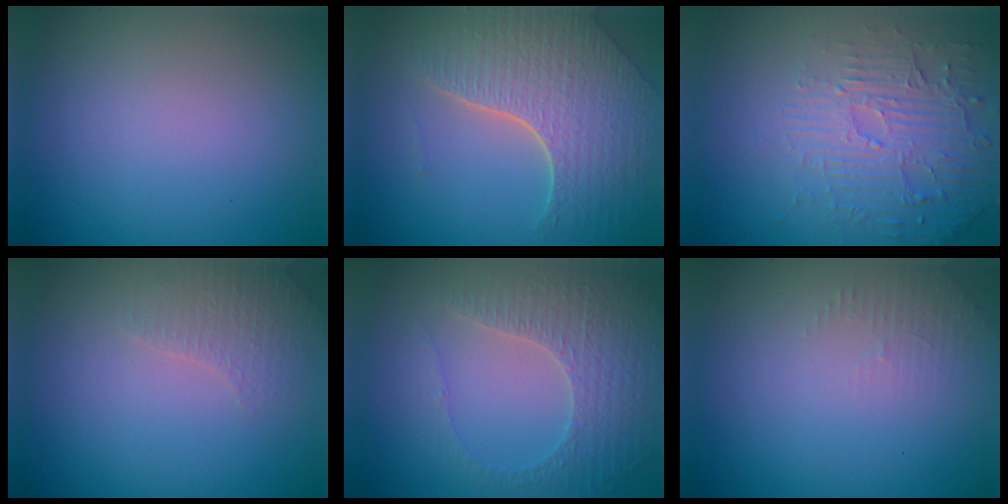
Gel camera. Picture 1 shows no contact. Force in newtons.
{"total": 7.2, "press": 5.2, "slide": 5.0}
{"total": 4.6, "press": 3.6, "slide": 2.8}
{"total": 2.0, "press": 1.9, "slide": 0.5}
{"total": 3.4, "press": 3.2, "slide": 1.4}
{"total": 1.3, "press": 1.2, "slide": 0.3}